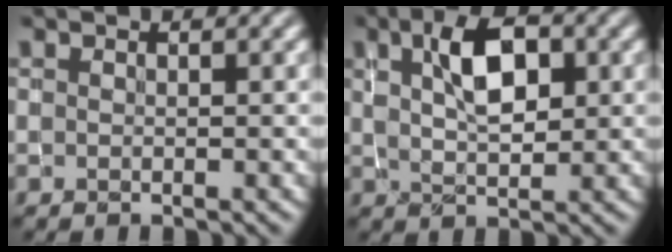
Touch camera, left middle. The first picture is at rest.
{"total": 5.2, "force": [1.5, 2.5, 4.3], "torque": [-0.076, 0.010, 0.023]}